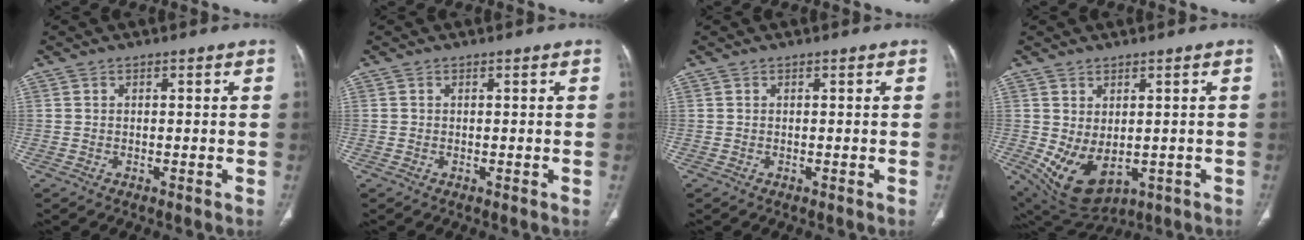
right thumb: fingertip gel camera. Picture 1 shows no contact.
{"total": 0.0}
{"total": 0.0}
{"total": 10.2, "force": [-1.5, 6.3, 7.8], "torque": [-0.126, -0.003, 0.007]}